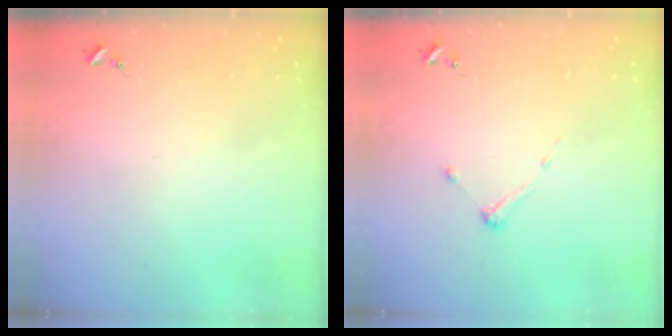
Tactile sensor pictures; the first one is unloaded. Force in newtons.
{"total": 3.9, "press": 3.8, "slide": 0.4}